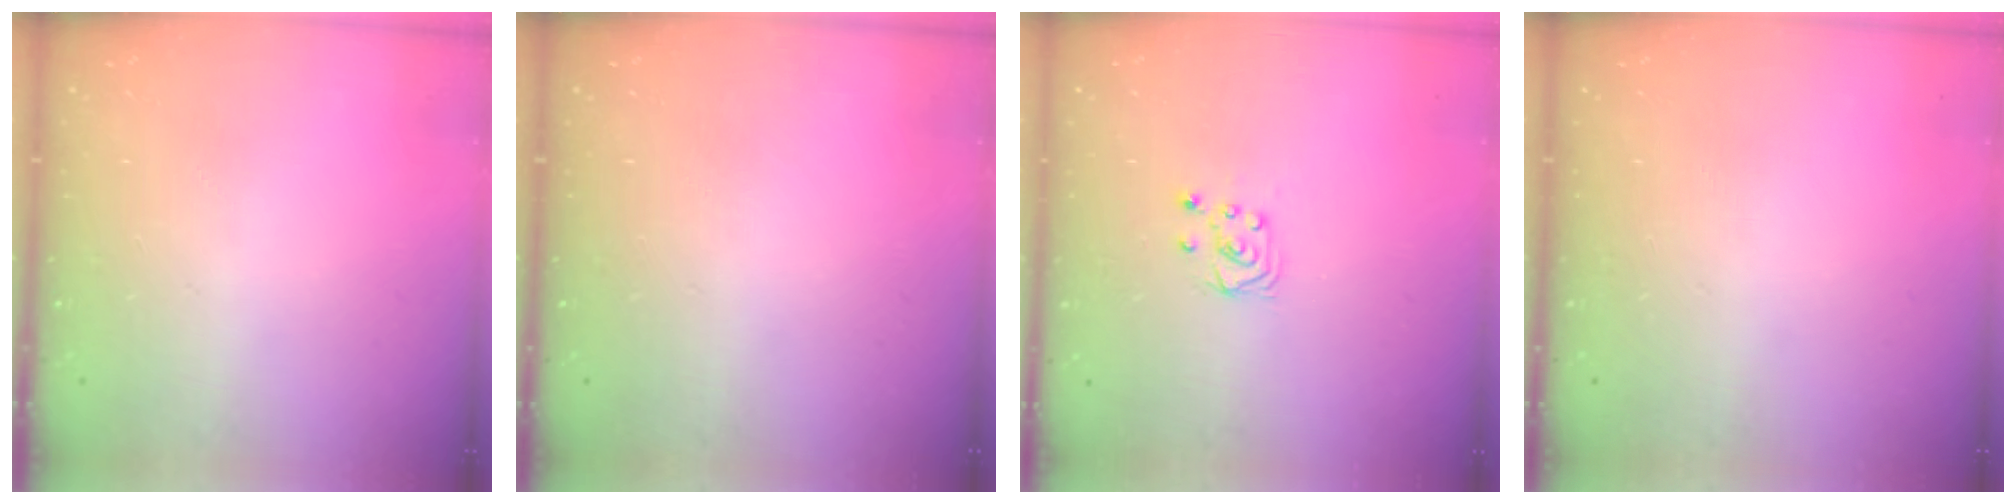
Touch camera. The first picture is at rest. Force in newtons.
{"total": 0.0}
{"total": 4.5, "press": 4.5, "slide": 0.5}
{"total": 0.0}